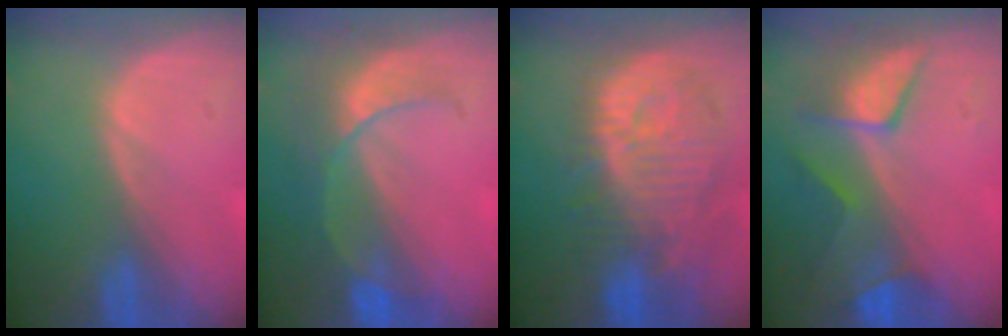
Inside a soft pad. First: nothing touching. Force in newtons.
{"total": 7.8, "press": 6.9, "slide": 3.7}
{"total": 12.2, "press": 11.0, "slide": 5.2}
{"total": 7.5, "press": 7.0, "slide": 2.6}